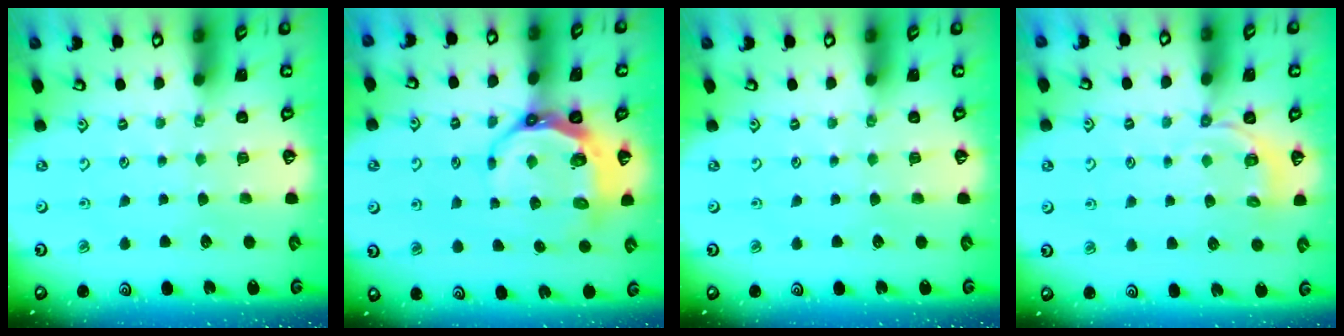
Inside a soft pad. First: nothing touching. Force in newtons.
{"total": 8.6, "press": 7.8, "slide": 3.5}
{"total": 0.0}
{"total": 4.5, "press": 4.1, "slide": 1.8}